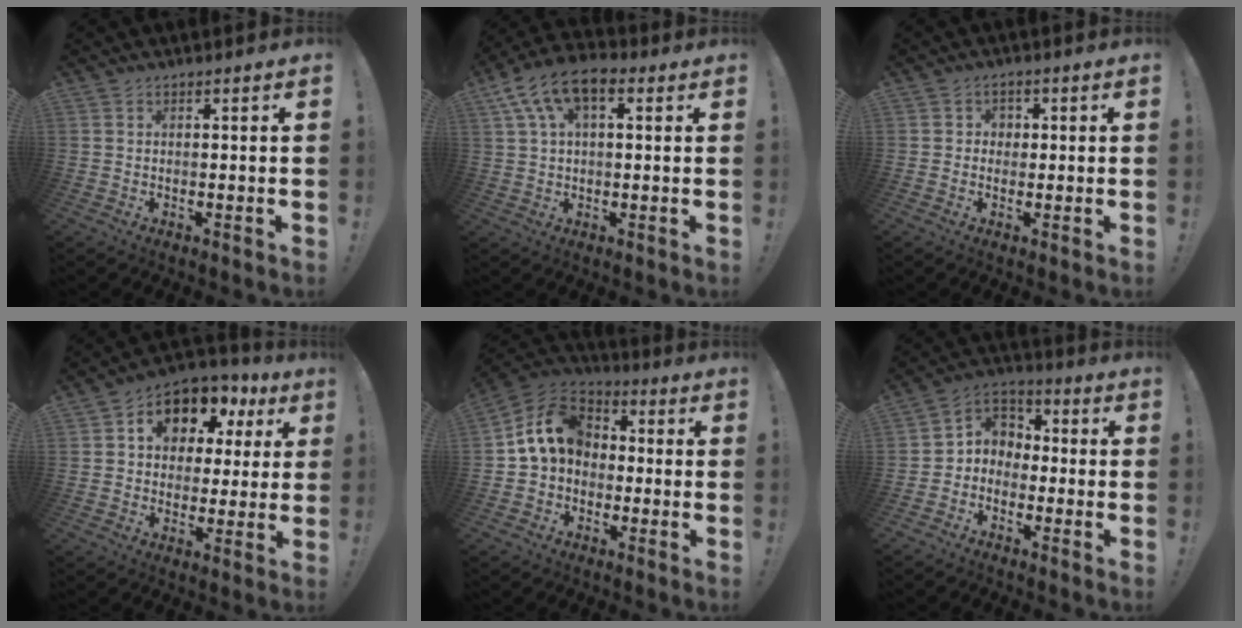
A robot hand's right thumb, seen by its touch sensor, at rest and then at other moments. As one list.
[{"total": 11.1, "force": [4.4, 6.3, 8.0], "torque": [-0.139, 0.000, 0.087]}, {"total": 2.6, "force": [0.0, 2.5, 0.5], "torque": [-0.010, 0.004, -0.001]}, {"total": 10.9, "force": [5.0, 7.8, 5.8], "torque": [-0.090, -0.033, 0.091]}, {"total": 13.3, "force": [2.0, 10.2, 8.3], "torque": [-0.146, 0.018, 0.043]}, {"total": 6.0, "force": [-2.1, 5.5, 1.1], "torque": [-0.024, 0.012, -0.032]}]